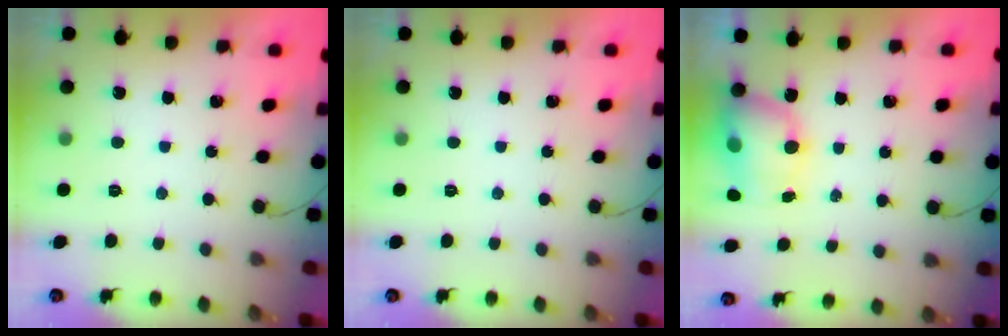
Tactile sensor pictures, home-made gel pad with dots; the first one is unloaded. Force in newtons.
{"total": 0.0}
{"total": 8.5, "press": 8.4, "slide": 1.2}